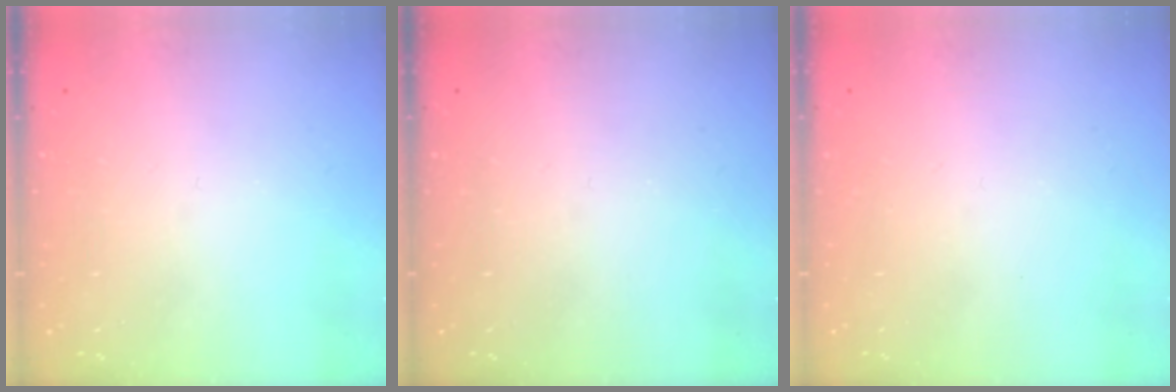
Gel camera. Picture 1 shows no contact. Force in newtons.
{"total": 0.0}
{"total": 1.7, "press": 1.6, "slide": 0.1}